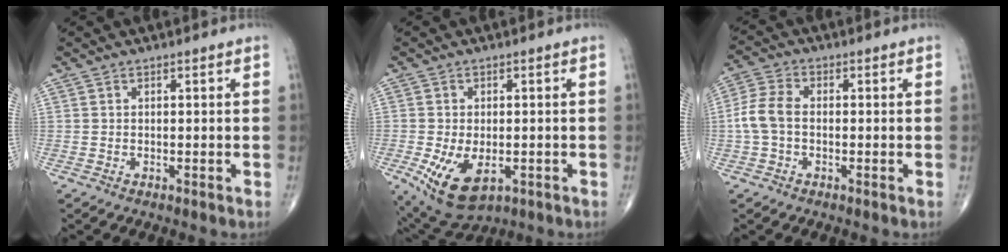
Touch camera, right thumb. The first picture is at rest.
{"total": 10.0, "force": [-3.2, 5.5, 7.7], "torque": [-0.134, -0.009, -0.040]}
{"total": 6.1, "force": [-0.7, 4.0, 4.6], "torque": [-0.105, 0.016, -0.021]}